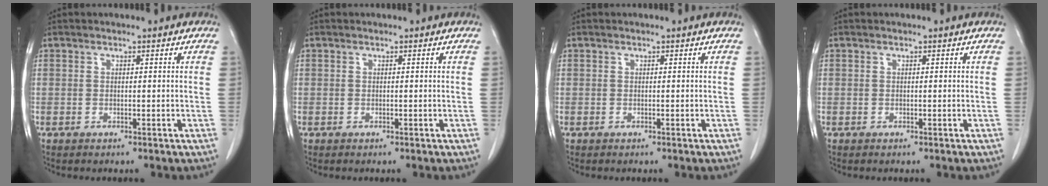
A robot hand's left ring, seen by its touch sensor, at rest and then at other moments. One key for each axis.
{"total": 0.0}
{"total": 0.0}
{"total": 0.0}